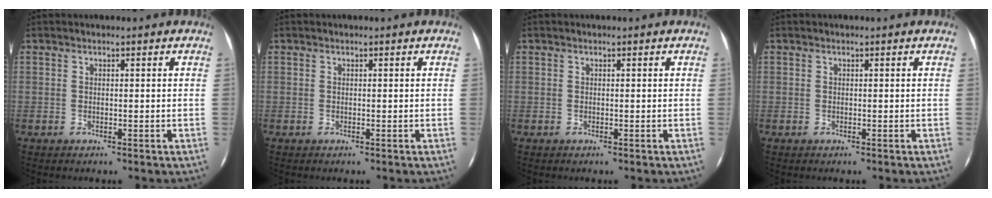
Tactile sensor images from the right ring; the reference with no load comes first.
{"total": 0.0}
{"total": 0.0}
{"total": 0.0}